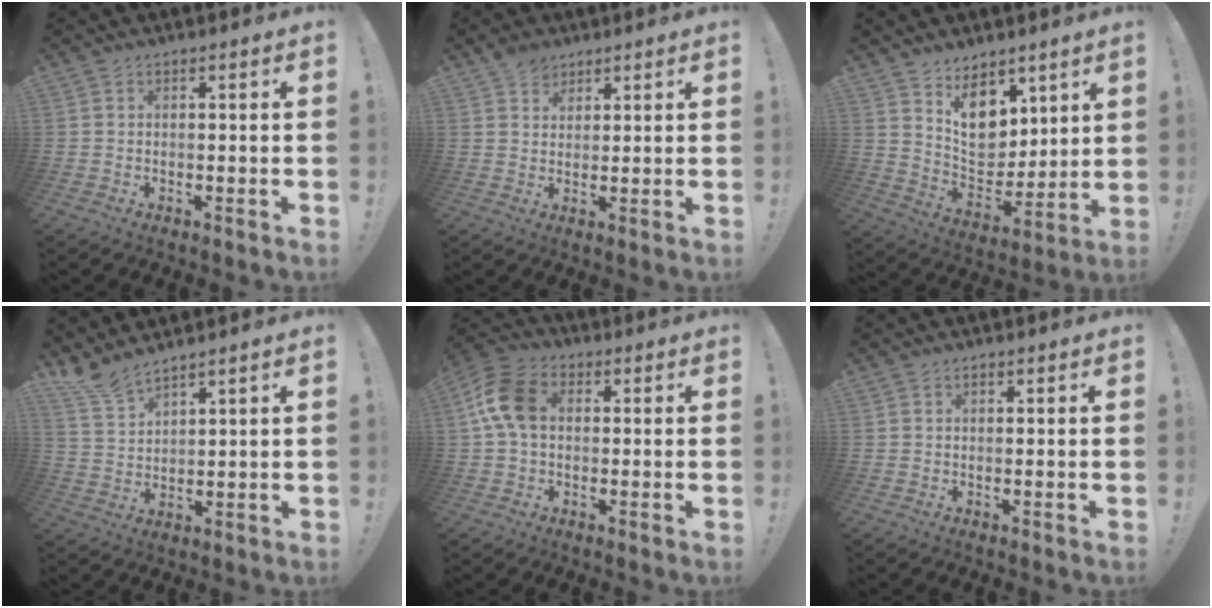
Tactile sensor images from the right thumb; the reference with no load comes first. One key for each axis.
{"total": 5.0, "fx": 3.7, "fy": 3.2, "fz": 0.8, "tx": -0.007, "ty": -0.019, "tz": 0.068}
{"total": 13.1, "fx": 8.1, "fy": 9.0, "fz": 5.0, "tx": -0.063, "ty": -0.063, "tz": 0.159}
{"total": 6.8, "fx": 6.2, "fy": 1.2, "fz": 2.5, "tx": -0.052, "ty": -0.040, "tz": 0.117}
{"total": 11.9, "fx": 1.6, "fy": 8.3, "fz": 8.3, "tx": -0.158, "ty": 0.016, "tz": 0.036}
{"total": 0.6, "fx": 0.3, "fy": 0.5, "fz": 0.3, "tx": 0.000, "ty": -0.002, "tz": 0.004}